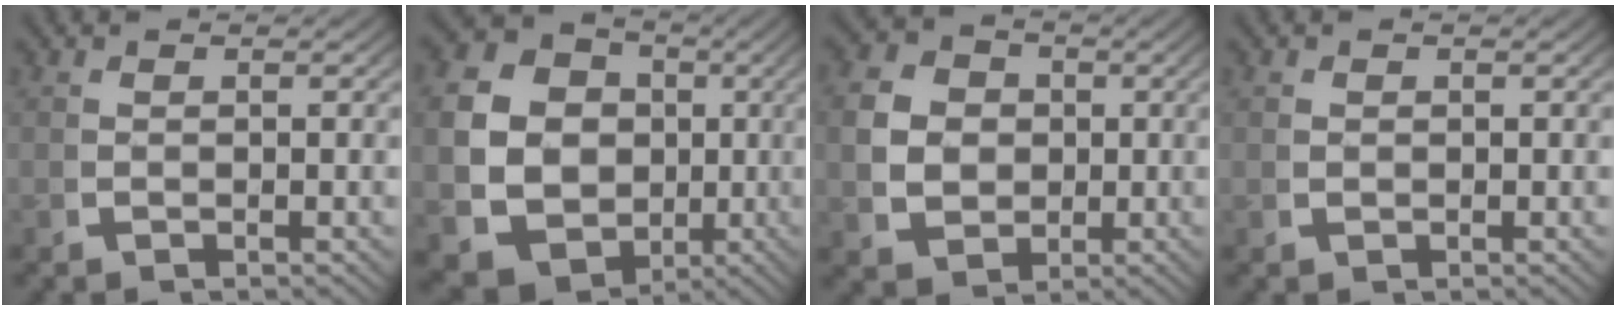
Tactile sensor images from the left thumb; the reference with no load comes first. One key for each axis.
{"total": 17.7, "fx": -0.9, "fy": 15.6, "fz": 8.2, "tx": -0.236, "ty": -0.073, "tz": -0.009}
{"total": 7.9, "fx": 0.4, "fy": 6.6, "fz": 4.4, "tx": -0.097, "ty": -0.028, "tz": 0.016}
{"total": 0.7, "fx": 0.3, "fy": 0.6, "fz": 0.2, "tx": -0.007, "ty": -0.004, "tz": 0.008}